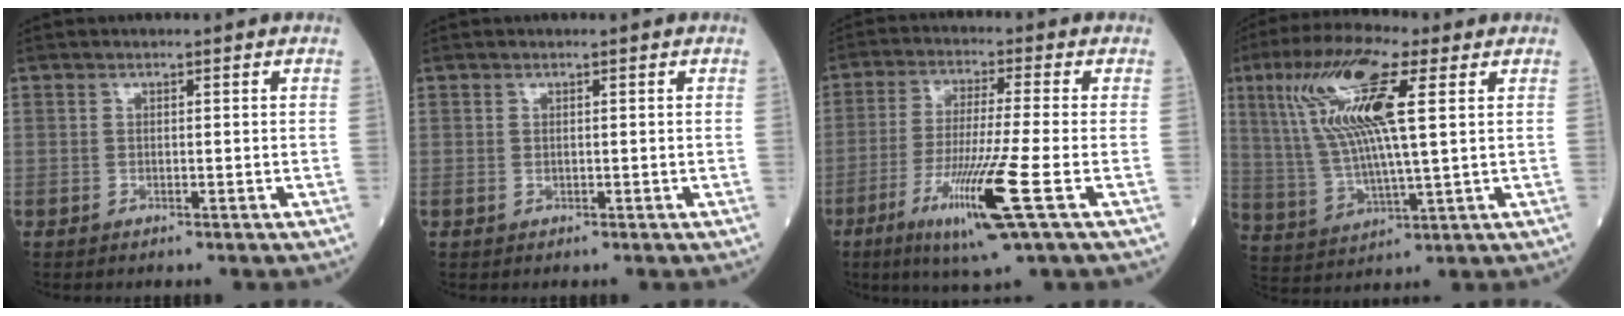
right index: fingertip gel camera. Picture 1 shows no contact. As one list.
[{"total": 0.0}, {"total": 12.6, "force": [-5.1, -0.8, 11.5], "torque": [-0.229, -0.033, -0.095]}, {"total": 16.0, "force": [5.6, 2.5, 14.8], "torque": [-0.312, 0.018, 0.103]}]